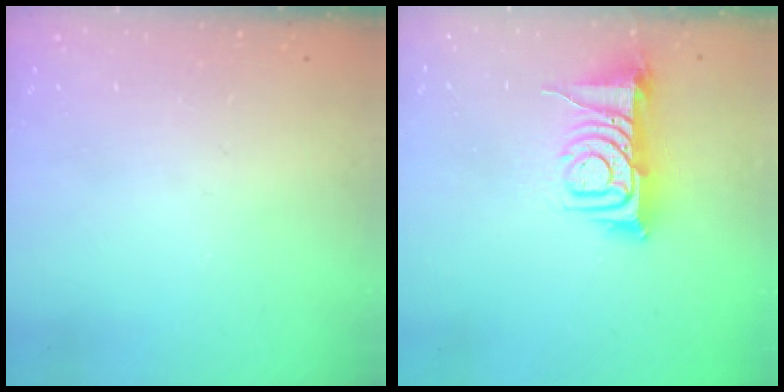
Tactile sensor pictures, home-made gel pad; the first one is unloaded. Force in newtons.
{"total": 9.4, "press": 9.4, "slide": 1.1}